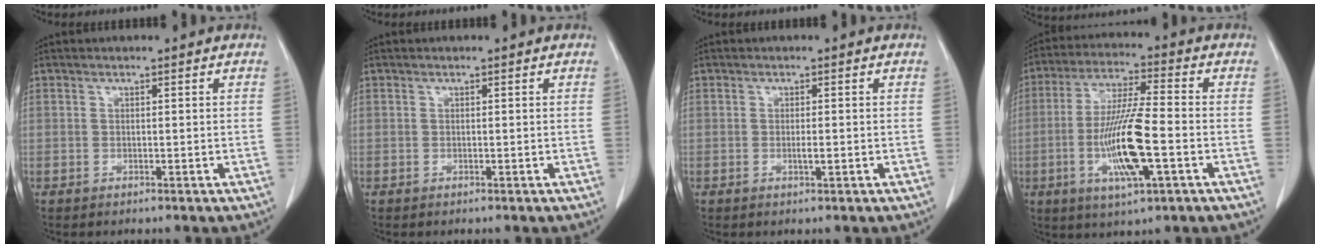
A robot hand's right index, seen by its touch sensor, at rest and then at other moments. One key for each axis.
{"total": 0.0}
{"total": 1.3, "fx": -0.3, "fy": 0.2, "fz": 1.2, "tx": -0.024, "ty": -0.001, "tz": -0.003}
{"total": 12.8, "fx": -3.3, "fy": 1.3, "fz": 12.3, "tx": -0.242, "ty": -0.010, "tz": -0.062}